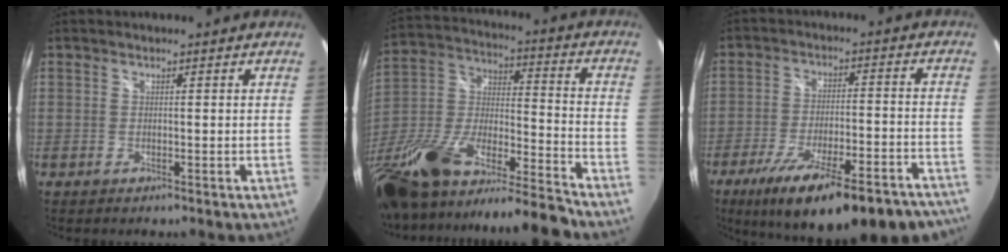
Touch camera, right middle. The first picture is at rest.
{"total": 27.3, "force": [-19.3, 5.4, 18.5], "torque": [-0.329, -0.034, -0.327]}
{"total": 25.7, "force": [-19.3, 6.6, 15.5], "torque": [-0.249, -0.042, -0.264]}